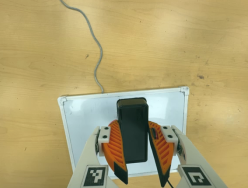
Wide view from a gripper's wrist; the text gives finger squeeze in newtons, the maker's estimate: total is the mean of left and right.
{"total": 9.1, "left": 8.7, "right": 9.5}